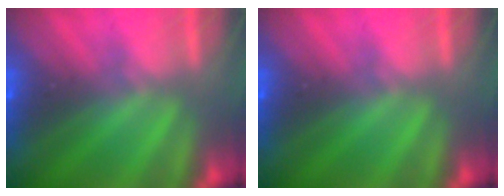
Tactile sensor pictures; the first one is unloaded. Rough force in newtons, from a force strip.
{"total": 0.0}